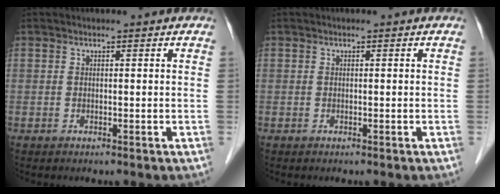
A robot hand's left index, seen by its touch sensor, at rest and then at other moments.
{"total": 0.0}